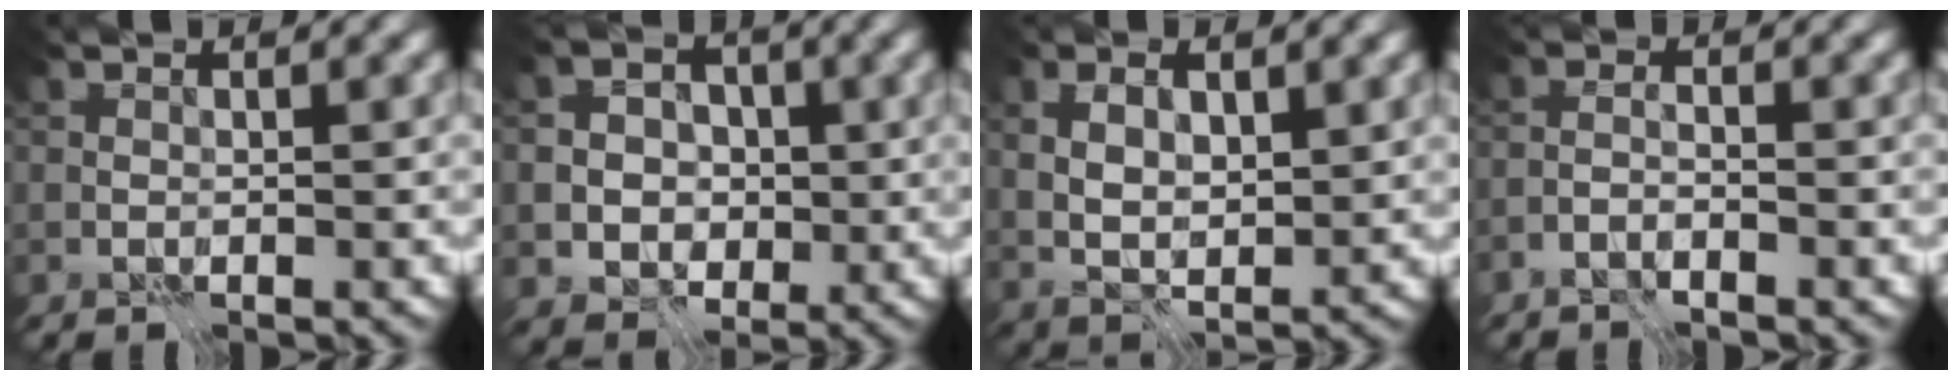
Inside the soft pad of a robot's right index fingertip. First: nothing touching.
{"total": 5.0, "force": [-0.4, 4.5, 2.3], "torque": [-0.028, 0.012, -0.021]}
{"total": 4.4, "force": [1.2, 2.2, 3.6], "torque": [-0.072, -0.001, 0.027]}
{"total": 1.4, "force": [-1.3, -0.2, 0.4], "torque": [-0.007, 0.004, -0.031]}